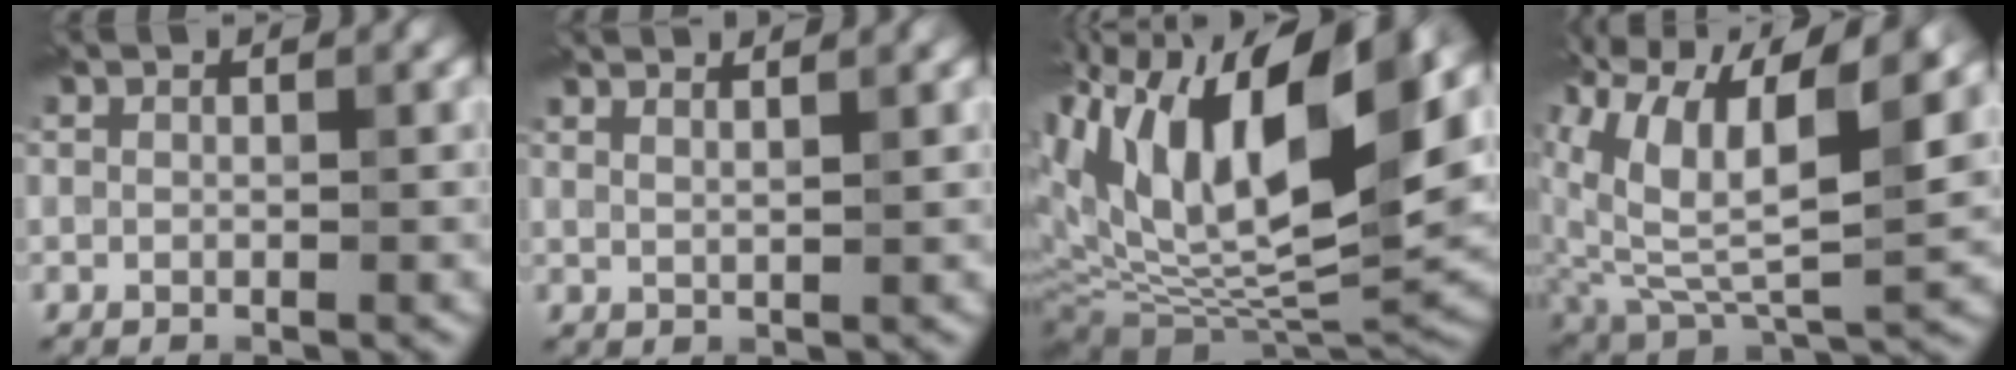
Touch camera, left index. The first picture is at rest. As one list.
[{"total": 3.0, "force": [2.2, 1.1, 1.8], "torque": [0.002, 0.013, 0.003]}, {"total": 18.1, "force": [6.0, 8.1, 15.1], "torque": [-0.270, 0.029, 0.102]}, {"total": 14.1, "force": [5.7, 6.3, 11.3], "torque": [-0.199, 0.021, 0.108]}]